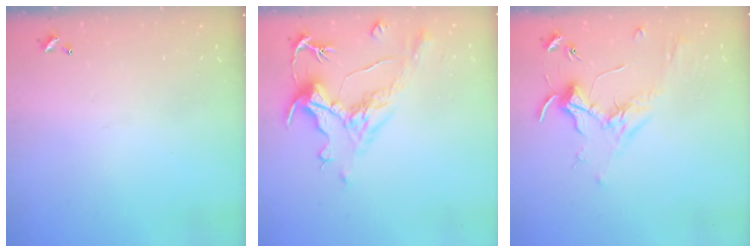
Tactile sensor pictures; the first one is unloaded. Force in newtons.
{"total": 1.4, "press": 0.2, "slide": 1.4}
{"total": 1.8, "press": 1.6, "slide": 0.7}